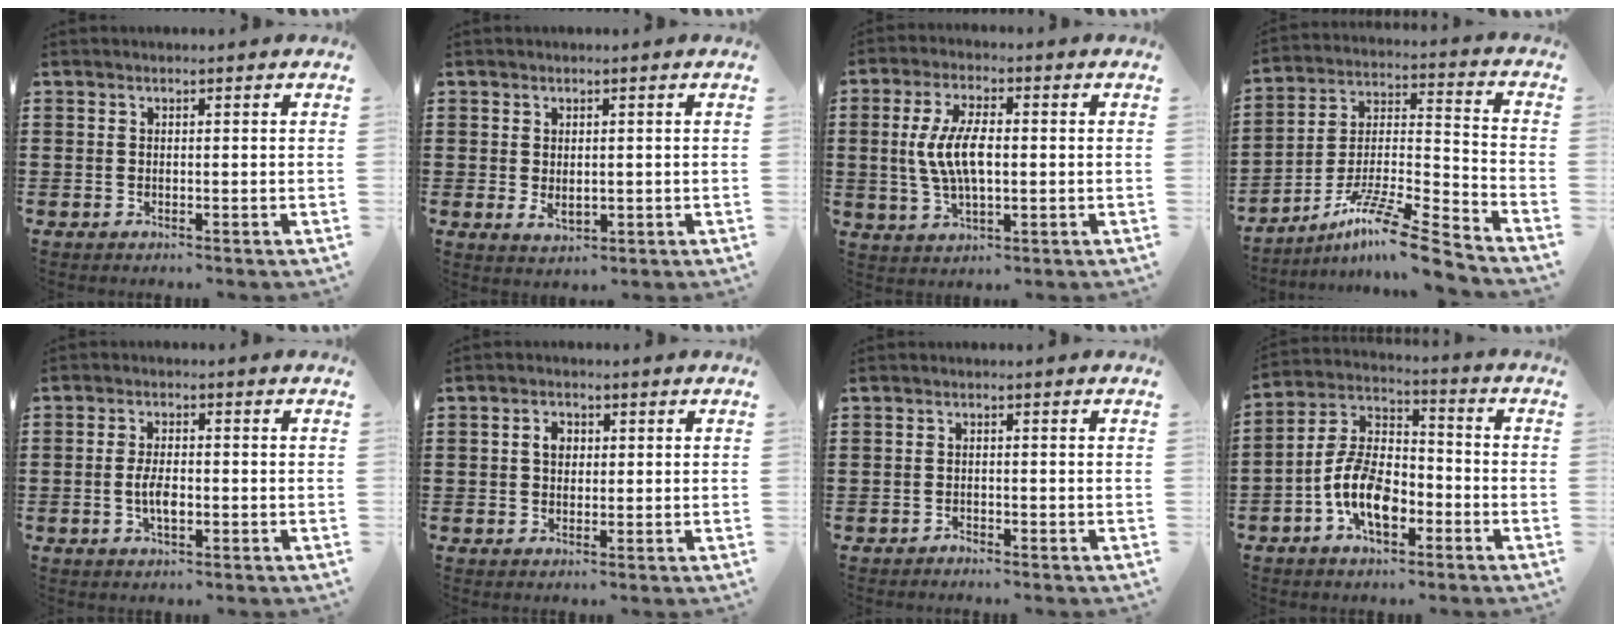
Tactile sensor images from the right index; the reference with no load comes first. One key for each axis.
{"total": 2.2, "fx": 0.1, "fy": 1.2, "fz": 1.8, "tx": -0.036, "ty": 0.001, "tz": 0.002}
{"total": 7.9, "fx": 0.1, "fy": 3.2, "fz": 7.2, "tx": -0.162, "ty": 0.001, "tz": -0.007}
{"total": 12.1, "fx": -9.6, "fy": 0.6, "fz": 7.4, "tx": -0.122, "ty": 0.013, "tz": -0.184}
{"total": 4.0, "fx": -0.7, "fy": 1.6, "fz": 3.6, "tx": -0.072, "ty": 0.001, "tz": -0.015}
{"total": 2.6, "fx": 0.4, "fy": 2.0, "fz": 1.7, "tx": -0.039, "ty": 0.011, "tz": 0.004}
{"total": 0.8, "fx": -0.8, "fy": 0.2, "fz": 0.0, "tx": -0.003, "ty": 0.002, "tz": -0.018}
{"total": 10.0, "fx": -4.0, "fy": 5.2, "fz": 7.5, "tx": -0.175, "ty": -0.001, "tz": -0.078}